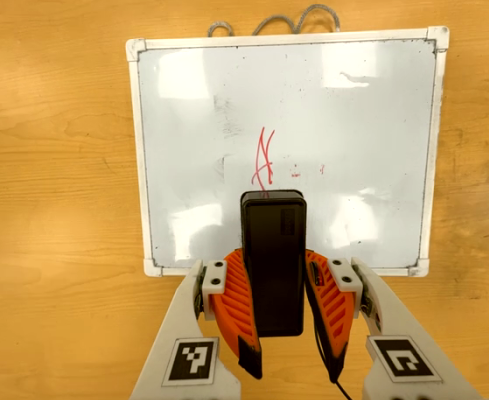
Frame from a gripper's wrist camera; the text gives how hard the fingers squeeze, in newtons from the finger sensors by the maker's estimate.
{"total": 8.8, "left": 7.5, "right": 10.1}